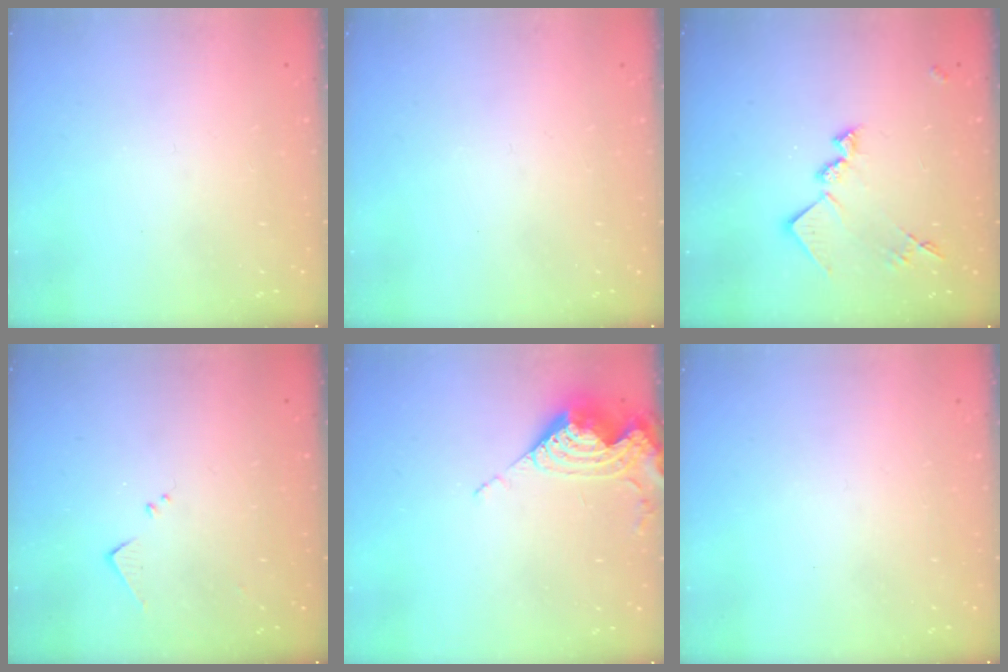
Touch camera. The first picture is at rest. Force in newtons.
{"total": 0.0}
{"total": 13.5, "press": 13.5, "slide": 0.6}
{"total": 5.9, "press": 5.8, "slide": 0.7}
{"total": 8.6, "press": 8.5, "slide": 0.9}
{"total": 0.0}